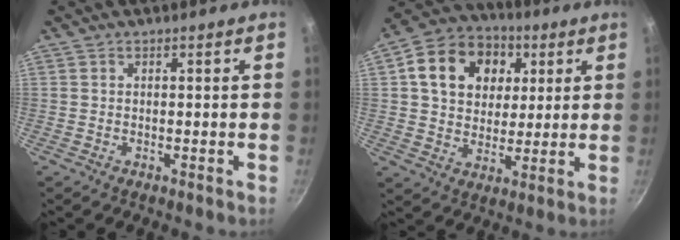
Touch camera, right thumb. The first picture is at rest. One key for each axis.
{"total": 16.4, "fx": 4.7, "fy": 12.8, "fz": 9.0, "tx": -0.133, "ty": 0.009, "tz": 0.071}